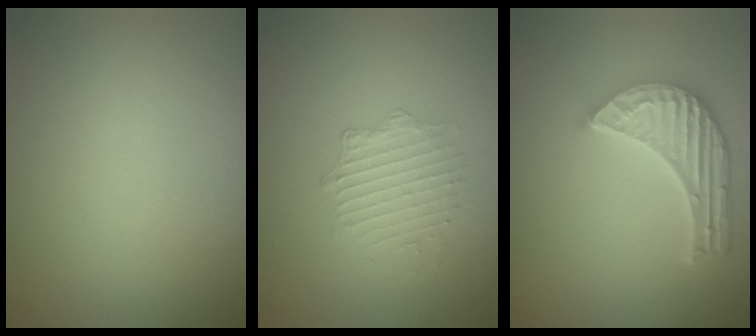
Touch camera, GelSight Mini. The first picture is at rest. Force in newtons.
{"total": 1.7, "press": 1.1, "slide": 1.3}
{"total": 5.8, "press": 4.4, "slide": 3.7}